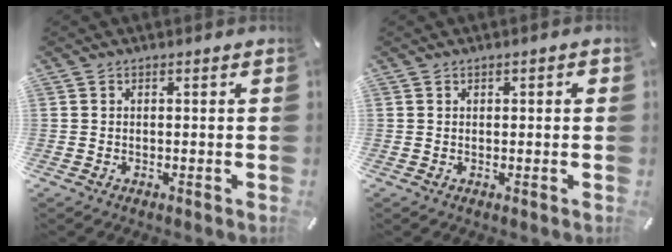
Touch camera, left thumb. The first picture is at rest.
{"total": 0.8, "force": [0.0, 0.6, 0.6], "torque": [-0.010, 0.005, -0.001]}